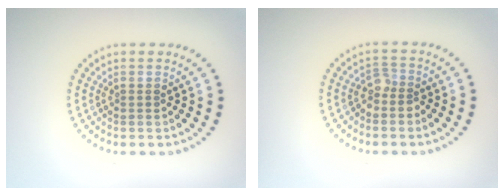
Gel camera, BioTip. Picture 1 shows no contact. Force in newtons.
{"total": 1.7, "press": 1.3, "slide": 1.1}